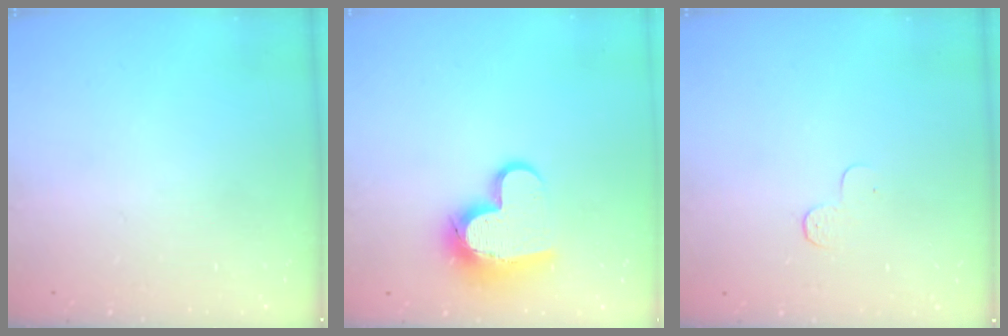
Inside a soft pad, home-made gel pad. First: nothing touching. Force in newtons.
{"total": 13.2, "press": 13.2, "slide": 1.1}
{"total": 3.9, "press": 3.9, "slide": 0.4}